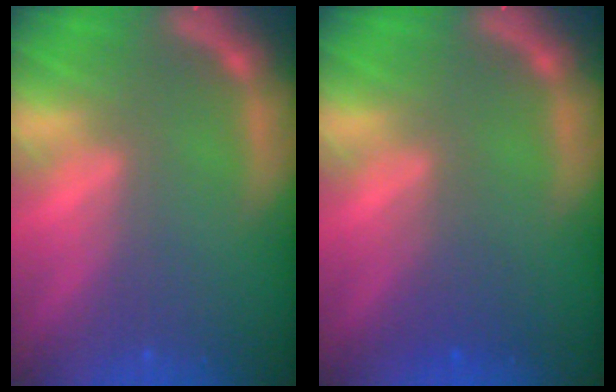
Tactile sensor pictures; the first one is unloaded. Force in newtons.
{"total": 2.0}